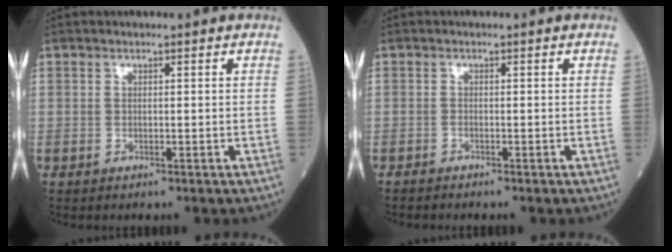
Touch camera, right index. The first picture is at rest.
{"total": 1.0, "force": [-1.0, 0.1, 0.2], "torque": [-0.006, -0.001, -0.015]}